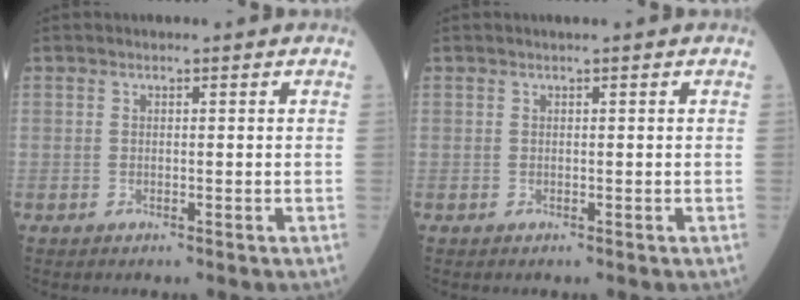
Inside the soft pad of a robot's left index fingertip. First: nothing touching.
{"total": 0.0}